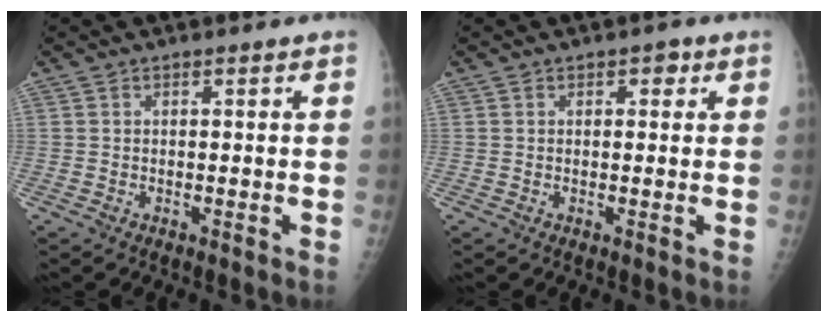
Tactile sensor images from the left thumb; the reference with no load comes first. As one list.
[{"total": 1.9, "force": [0.8, 1.2, 1.2], "torque": [-0.001, 0.001, 0.007]}]